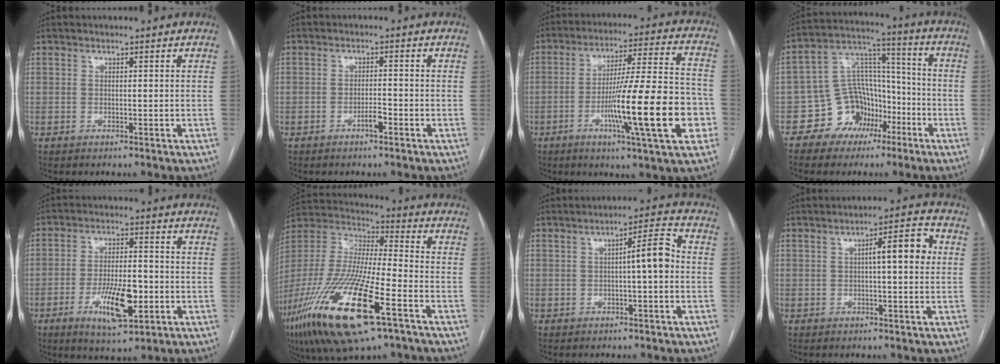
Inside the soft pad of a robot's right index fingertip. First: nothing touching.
{"total": 2.1, "force": [-1.3, 0.4, 1.6], "torque": [-0.028, 0.001, -0.022]}
{"total": 19.3, "force": [-5.6, 1.0, 18.4], "torque": [-0.268, 0.000, -0.084]}
{"total": 10.9, "force": [-5.4, 8.6, 3.9], "torque": [-0.072, 0.047, -0.086]}
{"total": 9.9, "force": [-3.3, 3.0, 8.9], "torque": [-0.163, -0.005, -0.051]}
{"total": 25.6, "force": [-12.8, 4.9, 21.6], "torque": [-0.478, -0.065, -0.237]}
{"total": 5.4, "force": [-0.2, 0.7, 5.4], "torque": [-0.075, 0.017, -0.006]}
{"total": 6.3, "force": [0.8, 1.2, 6.1], "torque": [-0.087, 0.021, 0.008]}